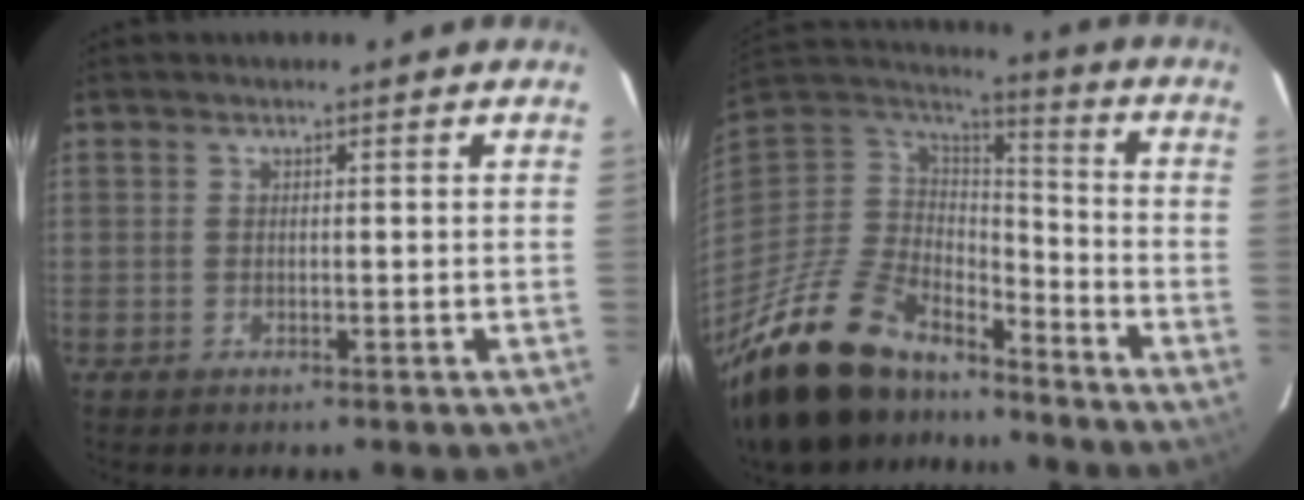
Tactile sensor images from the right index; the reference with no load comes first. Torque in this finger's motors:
{"motor_torque": [0.54, -1.04, 0.84, 0.21]}